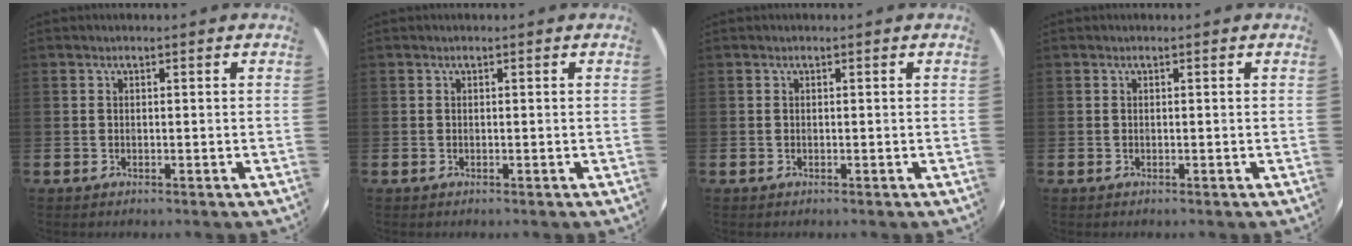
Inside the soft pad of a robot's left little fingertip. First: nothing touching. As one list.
[{"total": 0.0}, {"total": 0.0}, {"total": 0.0}]